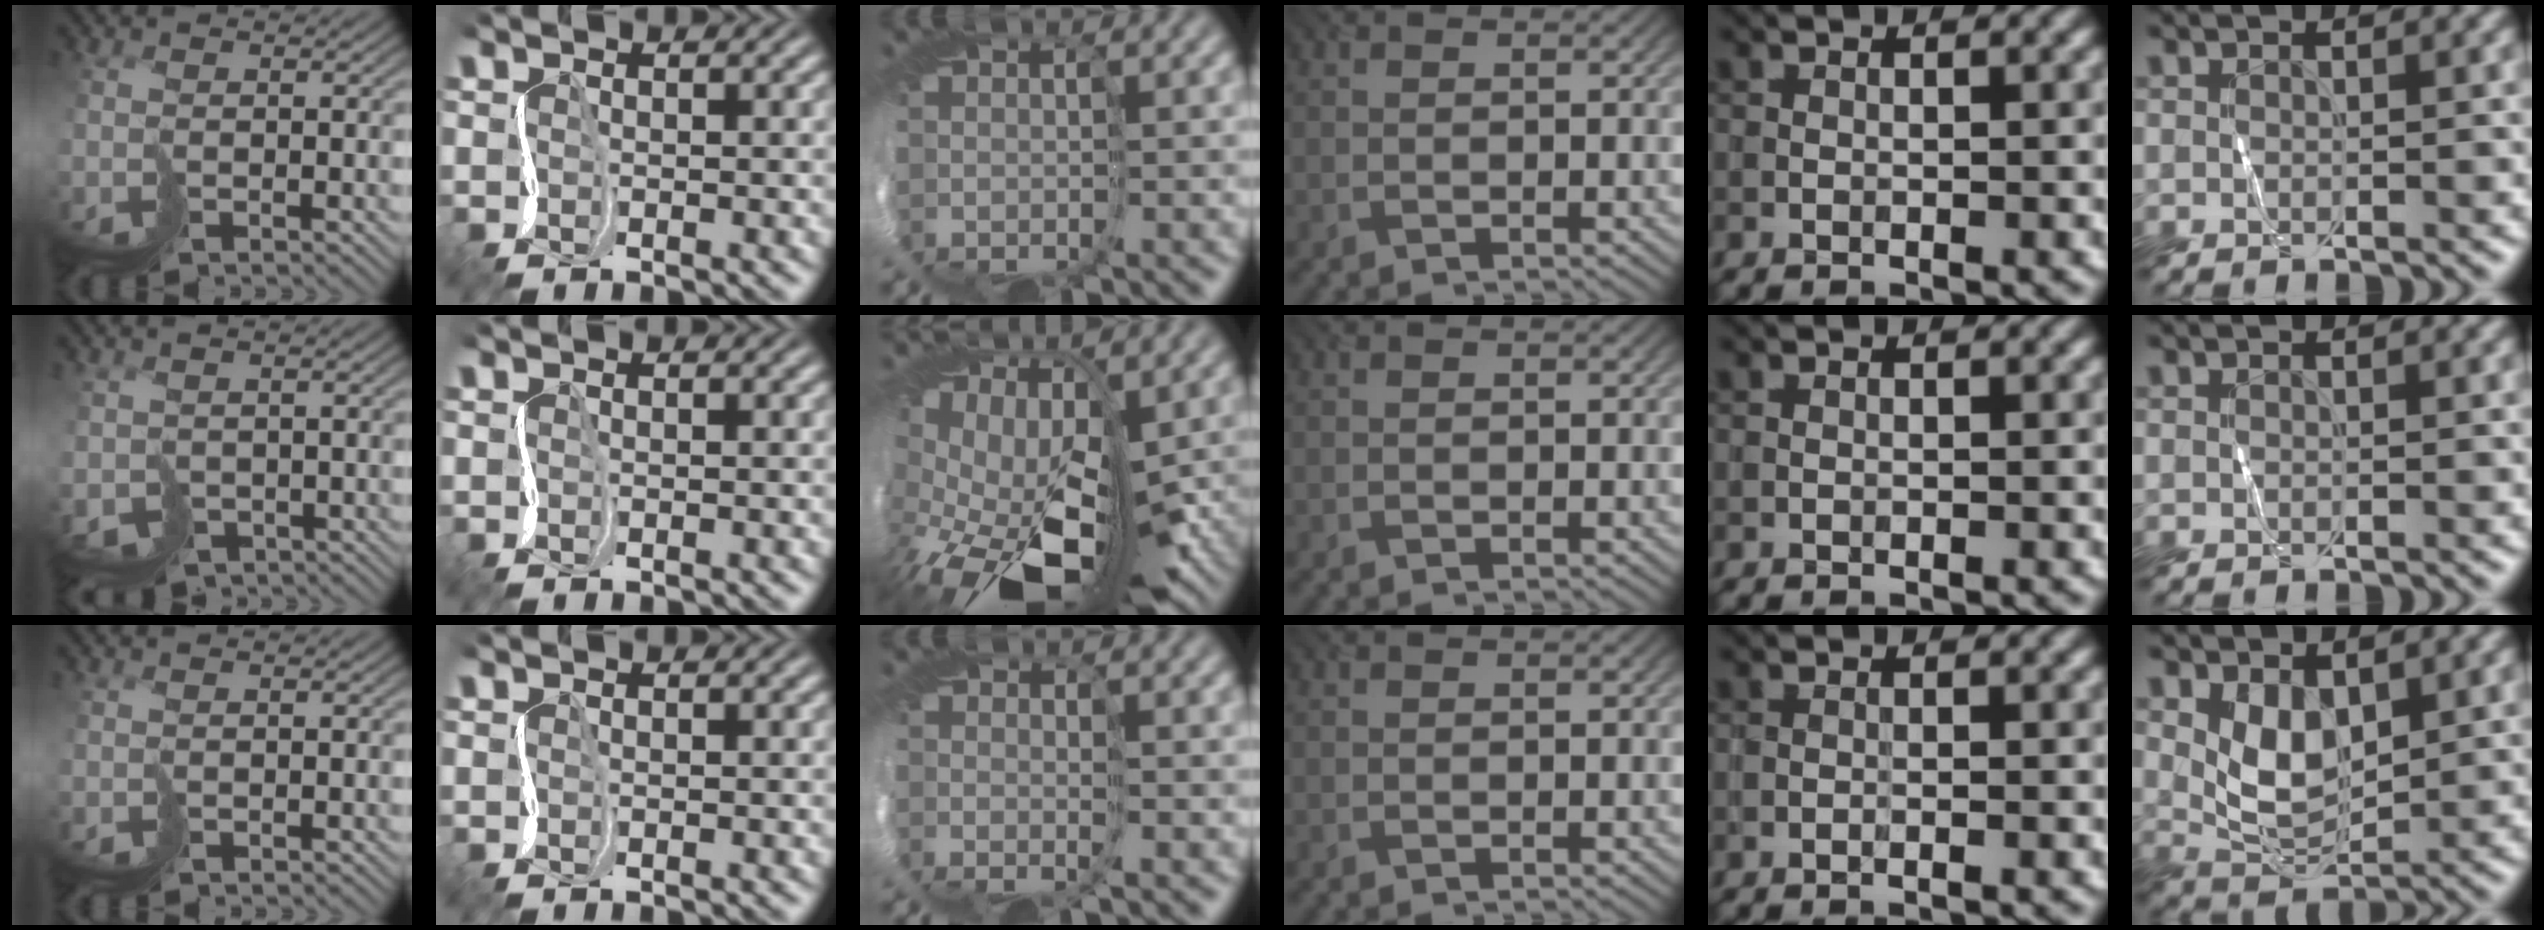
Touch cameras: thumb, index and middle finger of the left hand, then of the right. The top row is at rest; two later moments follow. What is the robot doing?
{"motion": "cut", "object": "tape"}